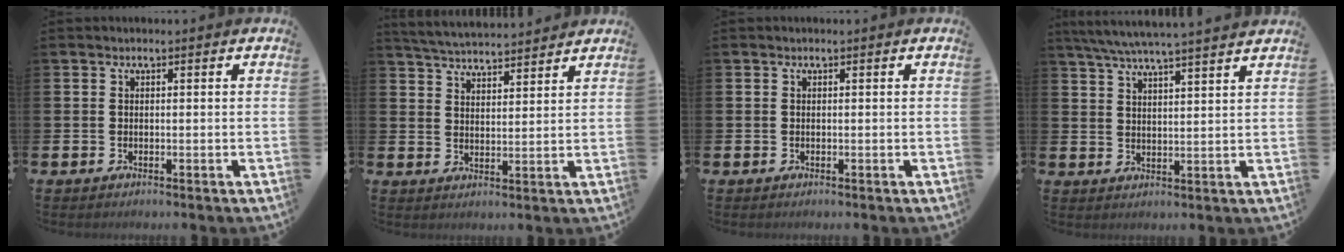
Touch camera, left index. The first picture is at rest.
{"total": 4.9, "force": [4.8, 0.3, 0.1], "torque": [-0.013, -0.033, 0.085]}
{"total": 0.0}
{"total": 6.0, "force": [5.7, -0.5, 1.7], "torque": [-0.053, -0.029, 0.102]}